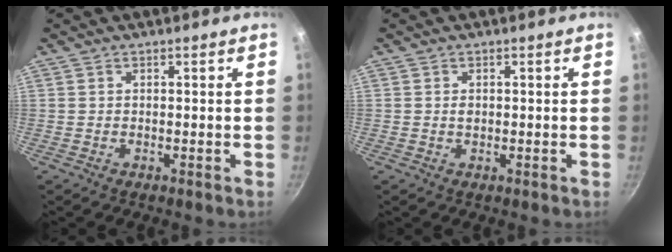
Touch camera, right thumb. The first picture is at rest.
{"total": 1.0, "force": [0.0, 0.8, 0.6], "torque": [-0.009, 0.001, 0.001]}